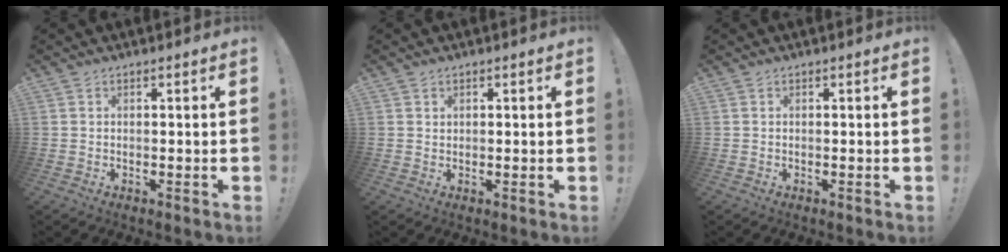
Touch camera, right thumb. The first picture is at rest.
{"total": 0.8, "force": [0.5, 0.6, 0.1], "torque": [-0.002, 0.000, 0.010]}
{"total": 0.0}